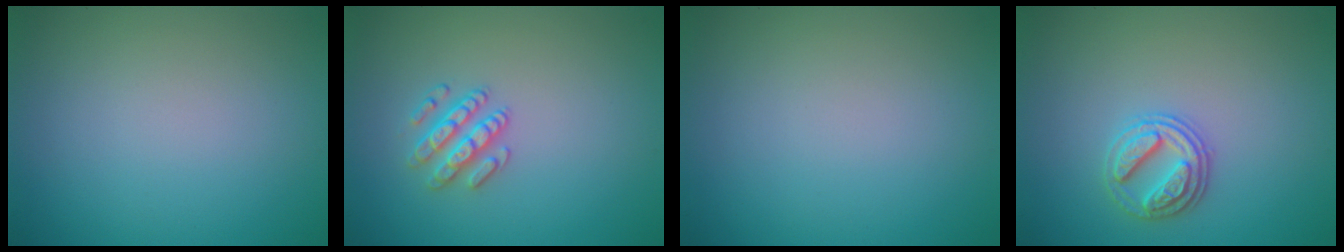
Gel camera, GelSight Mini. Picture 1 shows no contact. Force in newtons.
{"total": 2.5, "press": 2.5, "slide": 0.4}
{"total": 0.0}
{"total": 2.6, "press": 2.6, "slide": 0.5}